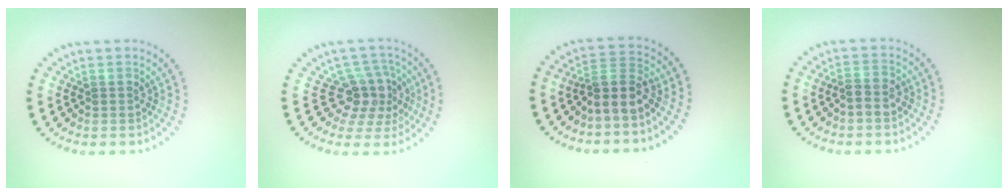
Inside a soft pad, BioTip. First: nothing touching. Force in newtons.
{"total": 3.8, "press": 2.8, "slide": 2.6}
{"total": 3.3, "press": 2.6, "slide": 2.0}
{"total": 1.7, "press": 1.5, "slide": 0.8}